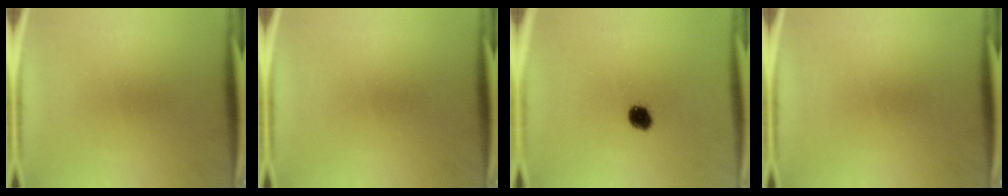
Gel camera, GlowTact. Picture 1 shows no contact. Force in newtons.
{"total": 0.0}
{"total": 4.0}
{"total": 0.0}